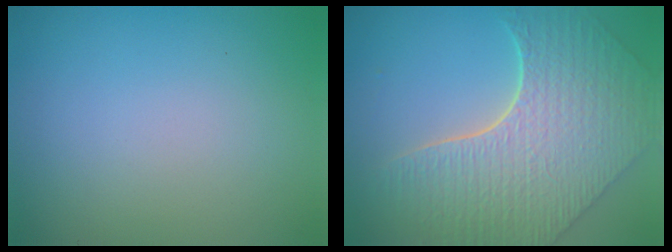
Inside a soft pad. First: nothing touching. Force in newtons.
{"total": 8.5, "press": 6.1, "slide": 5.8}